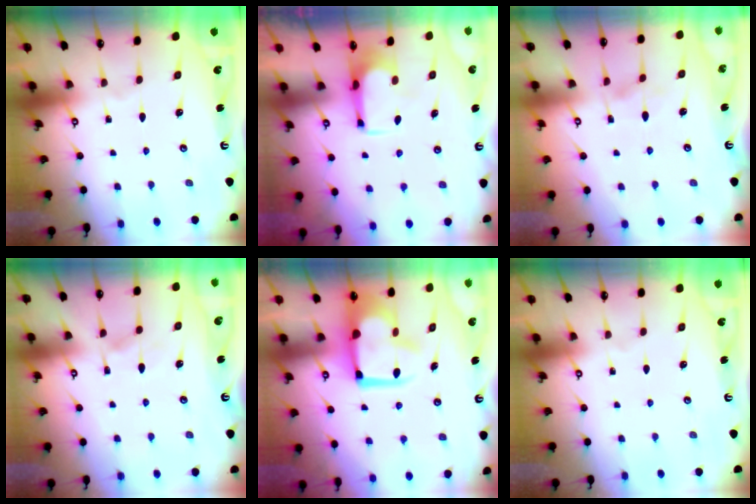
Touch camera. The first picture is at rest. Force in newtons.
{"total": 0.8, "press": 0.1, "slide": 0.8}
{"total": 2.6, "press": 2.3, "slide": 1.0}
{"total": 5.4, "press": 5.4, "slide": 0.6}
{"total": 12.8, "press": 12.8, "slide": 1.0}
{"total": 0.0}